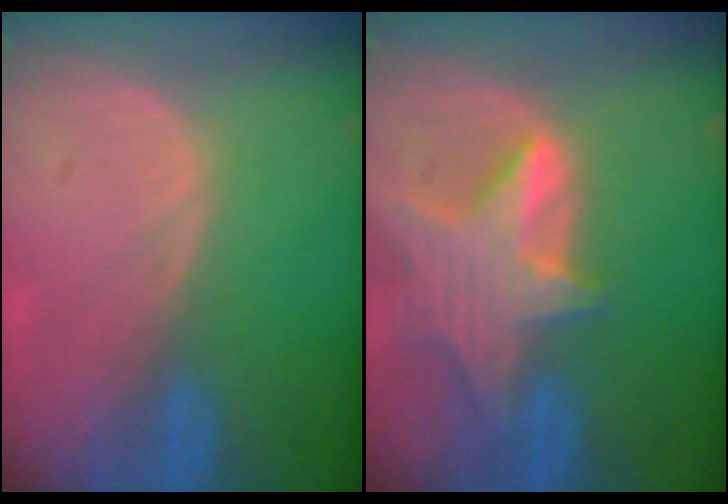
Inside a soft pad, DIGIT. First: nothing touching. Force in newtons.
{"total": 8.4, "press": 7.5, "slide": 3.9}